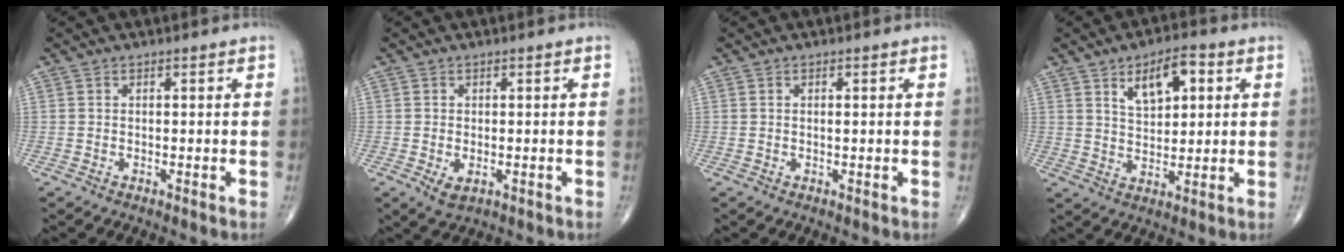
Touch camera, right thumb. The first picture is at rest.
{"total": 3.0, "force": [-0.8, 1.8, 2.2], "torque": [-0.038, -0.005, -0.007]}
{"total": 0.7, "force": [0.1, 0.1, 0.7], "torque": [-0.015, 0.004, 0.002]}
{"total": 8.8, "force": [3.6, 4.4, 6.8], "torque": [-0.083, -0.011, 0.057]}